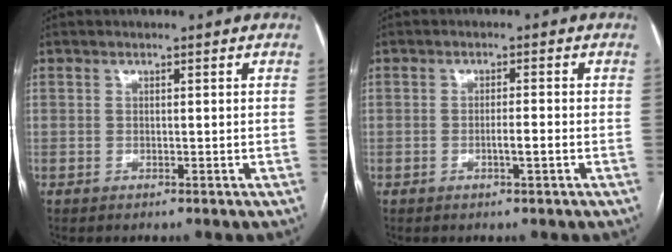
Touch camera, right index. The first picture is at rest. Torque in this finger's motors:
{"motor_torque": [0.35, -0.16, 0.24, 0.05]}